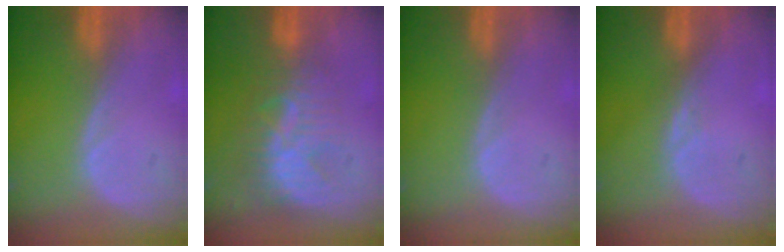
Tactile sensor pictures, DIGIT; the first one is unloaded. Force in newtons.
{"total": 8.9, "press": 7.7, "slide": 4.6}
{"total": 0.0}
{"total": 1.1, "press": 1.0, "slide": 0.5}